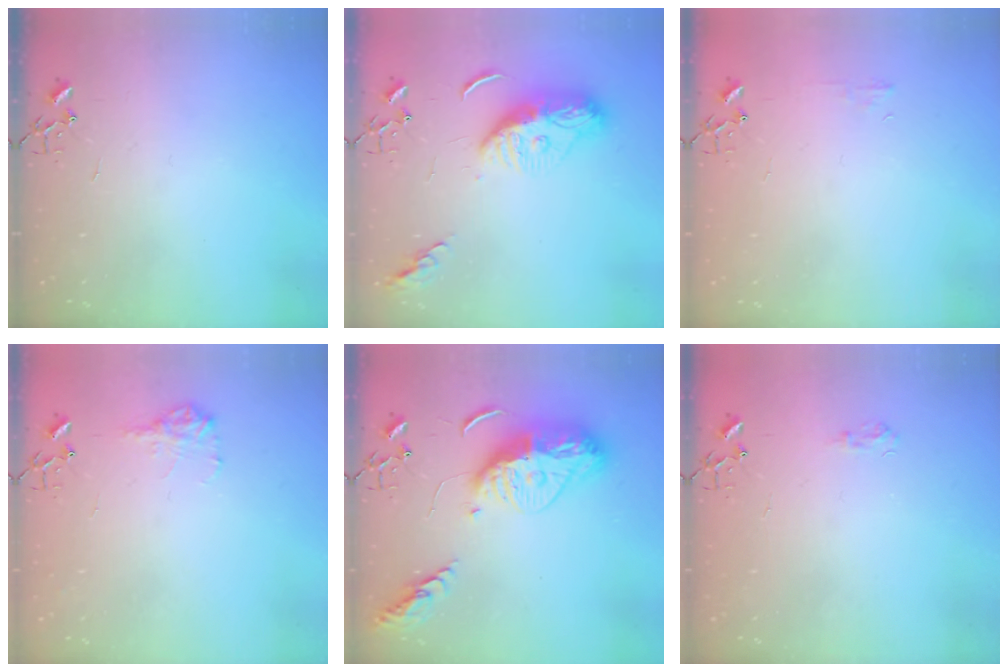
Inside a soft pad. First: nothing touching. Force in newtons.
{"total": 11.6, "press": 11.6, "slide": 1.0}
{"total": 4.8, "press": 4.7, "slide": 0.7}
{"total": 9.3, "press": 9.3, "slide": 0.3}
{"total": 16.9, "press": 16.8, "slide": 1.6}
{"total": 5.7, "press": 5.7, "slide": 0.6}